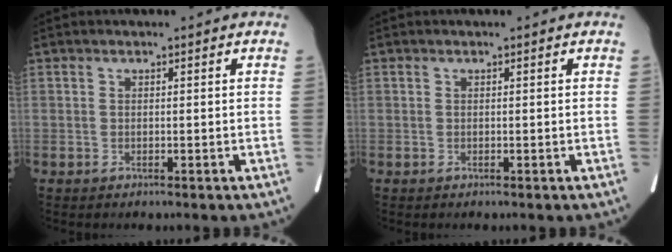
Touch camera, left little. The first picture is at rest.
{"total": 0.0}